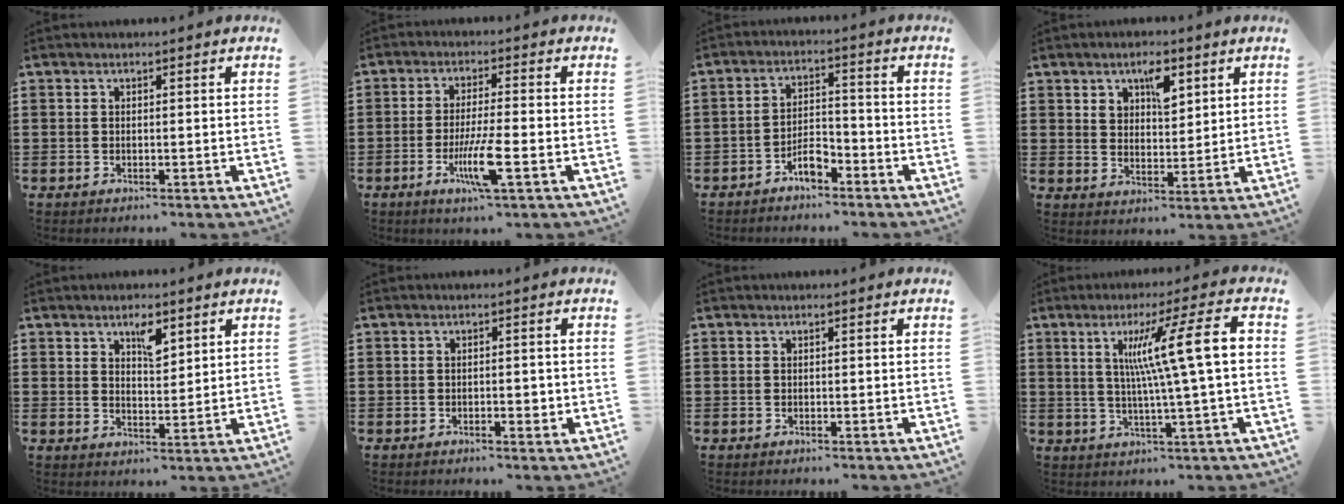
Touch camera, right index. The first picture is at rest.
{"total": 7.6, "force": [-2.8, 0.8, 7.0], "torque": [-0.139, -0.018, -0.052]}
{"total": 4.4, "force": [-3.3, 1.7, 2.4], "torque": [-0.041, 0.012, -0.062]}
{"total": 5.0, "force": [2.9, 2.6, 3.2], "torque": [-0.049, 0.001, 0.045]}
{"total": 4.0, "force": [2.5, 1.6, 2.7], "torque": [-0.035, -0.003, 0.039]}
{"total": 1.8, "force": [-0.6, 0.6, 1.6], "torque": [-0.028, 0.000, -0.011]}
{"total": 0.0}
{"total": 11.7, "force": [1.8, -0.2, 11.6], "torque": [-0.207, 0.002, 0.019]}